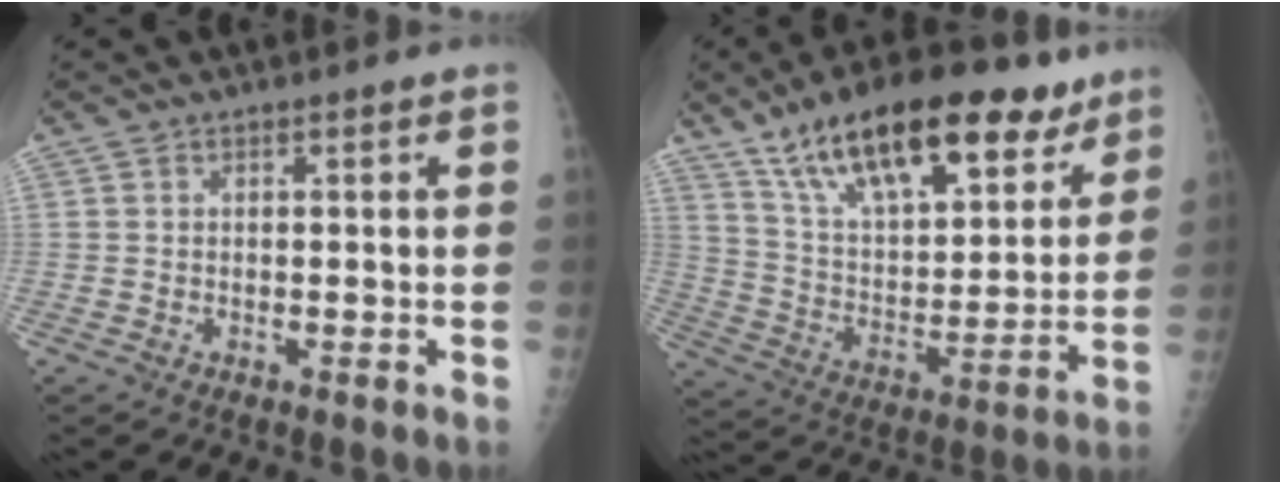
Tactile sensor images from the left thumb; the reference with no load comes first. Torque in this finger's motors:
{"motor_torque": [1.25, 1.30, 1.50, -1.27, 0.17]}